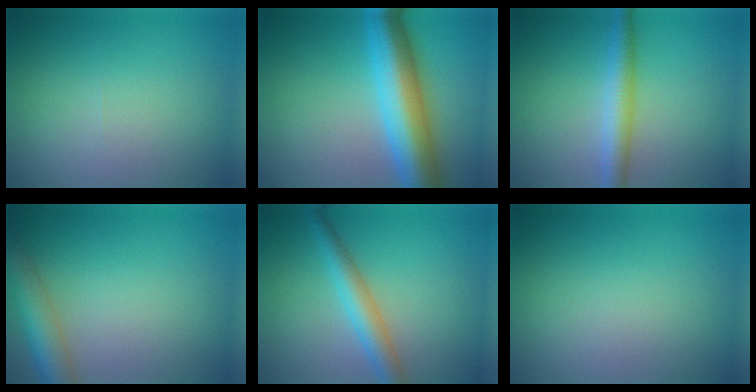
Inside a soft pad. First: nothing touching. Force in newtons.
{"total": 9.3, "press": 9.3, "slide": 0.3}
{"total": 3.5, "press": 3.5, "slide": 0.1}
{"total": 4.9, "press": 4.9, "slide": 0.2}
{"total": 3.6, "press": 3.6, "slide": 0.1}
{"total": 0.0}